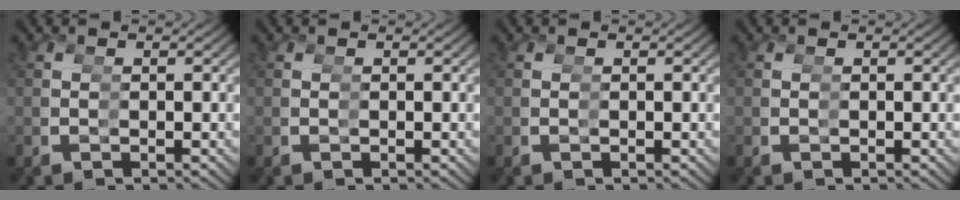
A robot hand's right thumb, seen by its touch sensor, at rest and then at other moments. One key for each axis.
{"total": 0.0}
{"total": 0.0}
{"total": 0.0}